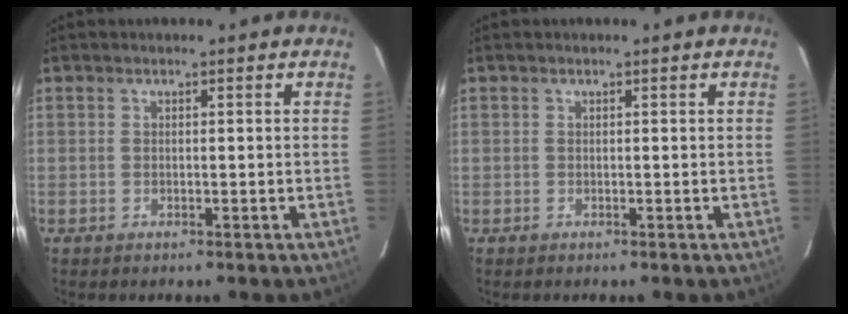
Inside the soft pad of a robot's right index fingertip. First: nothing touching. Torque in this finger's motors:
{"motor_torque": [-0.30, 0.18, -0.91, -0.21]}